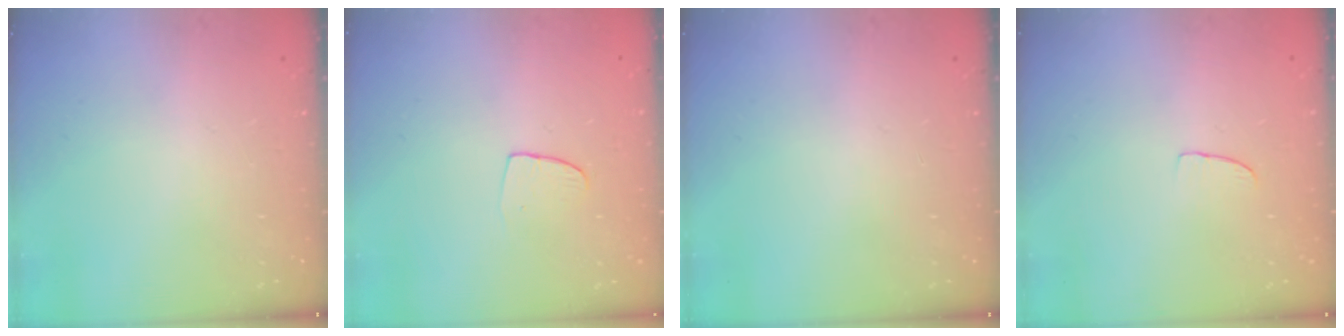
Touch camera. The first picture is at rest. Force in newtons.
{"total": 5.8, "press": 5.7, "slide": 0.4}
{"total": 0.0}
{"total": 2.6, "press": 2.6, "slide": 0.2}